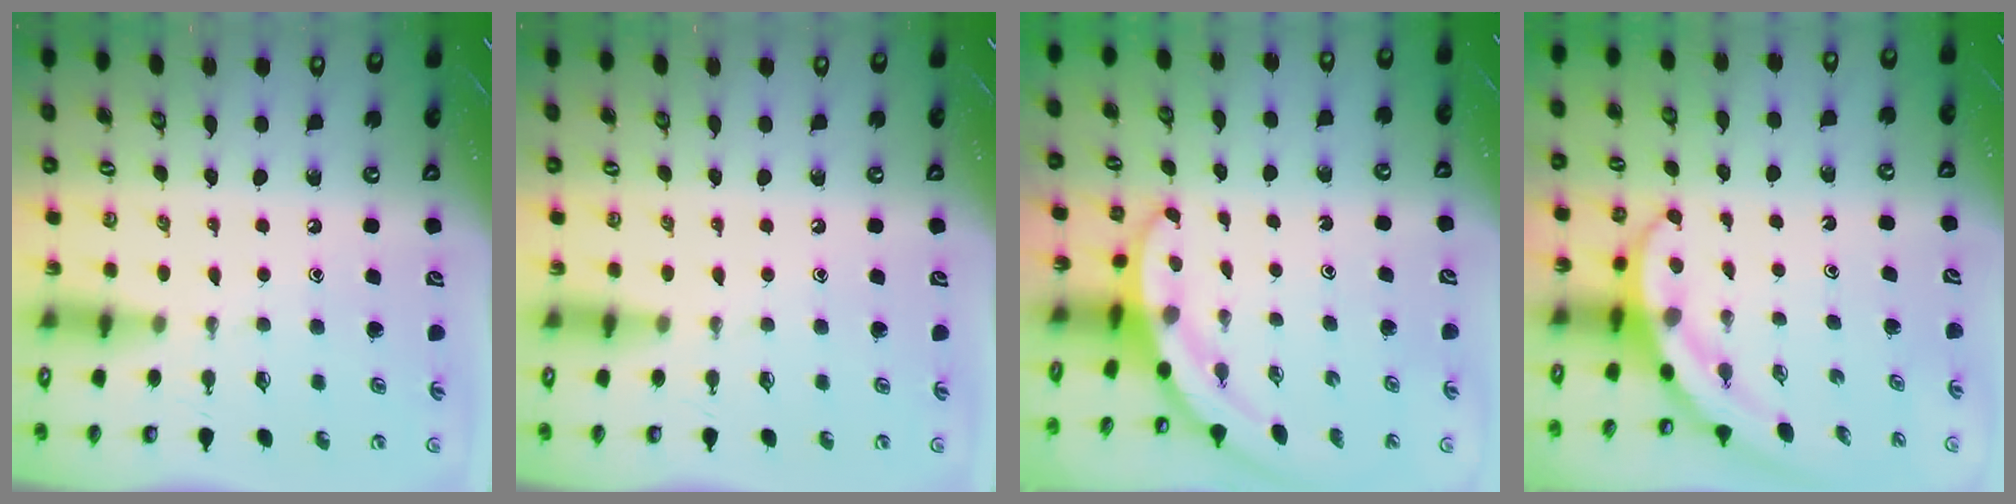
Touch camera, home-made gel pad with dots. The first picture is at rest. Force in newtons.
{"total": 0.0}
{"total": 3.3, "press": 3.3, "slide": 0.1}
{"total": 4.0, "press": 4.0, "slide": 0.4}